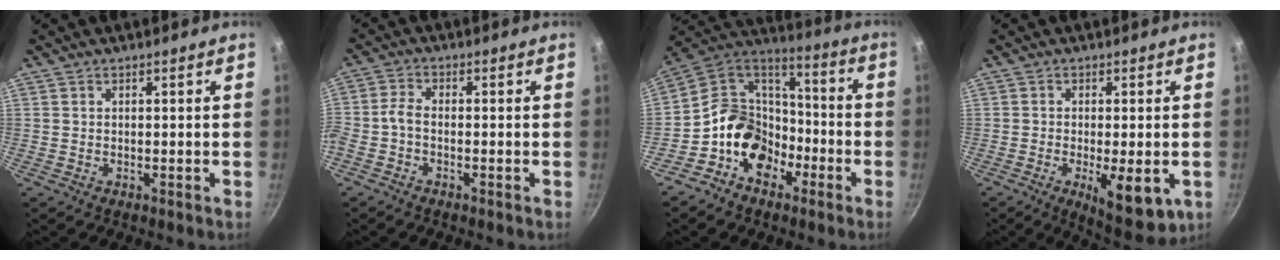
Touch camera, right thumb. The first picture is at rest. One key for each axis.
{"total": 3.8, "fx": -1.3, "fy": 1.9, "fz": 3.0, "tx": -0.073, "ty": 0.012, "tz": -0.035}
{"total": 14.7, "fx": -6.3, "fy": 10.9, "fz": 7.7, "tx": -0.104, "ty": 0.084, "tz": -0.123}
{"total": 10.1, "fx": -3.0, "fy": 3.5, "fz": 9.0, "tx": -0.124, "ty": -0.017, "tz": -0.039}